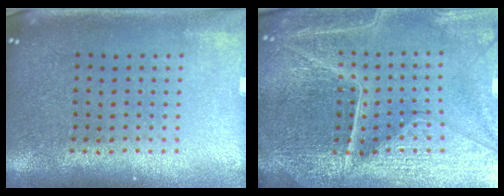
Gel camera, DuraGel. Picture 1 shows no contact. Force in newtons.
{"total": 6.1, "press": 5.4, "slide": 2.7}